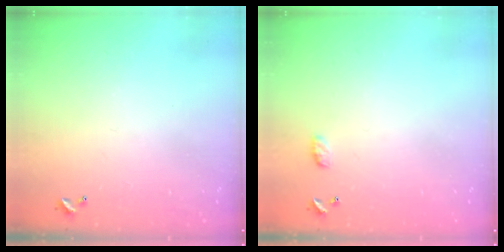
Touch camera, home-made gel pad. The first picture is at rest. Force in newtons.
{"total": 3.4, "press": 3.4, "slide": 0.5}